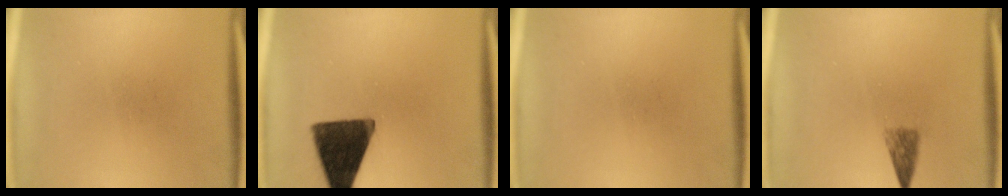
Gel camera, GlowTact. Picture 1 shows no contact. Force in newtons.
{"total": 14.5}
{"total": 0.0}
{"total": 2.4}